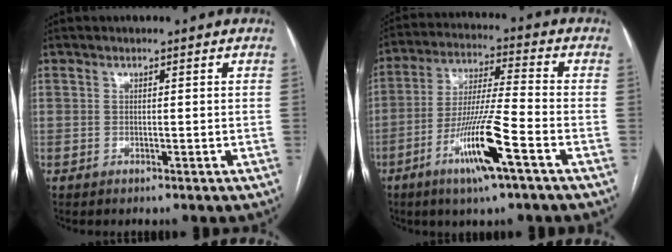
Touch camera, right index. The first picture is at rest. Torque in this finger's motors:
{"motor_torque": [2.14, 0.00, 1.05, 0.21]}